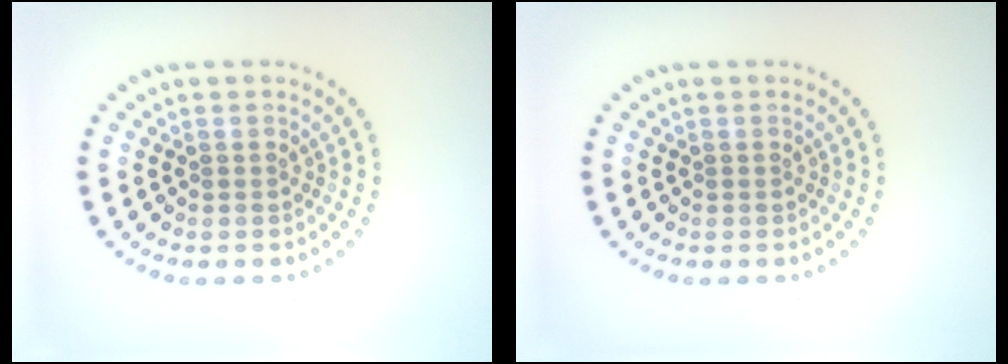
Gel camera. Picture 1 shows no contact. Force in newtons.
{"total": 0.0}